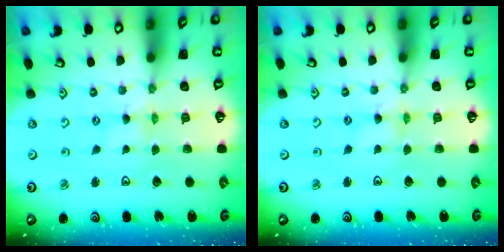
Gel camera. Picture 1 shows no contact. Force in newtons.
{"total": 1.0, "press": 1.0, "slide": 0.2}